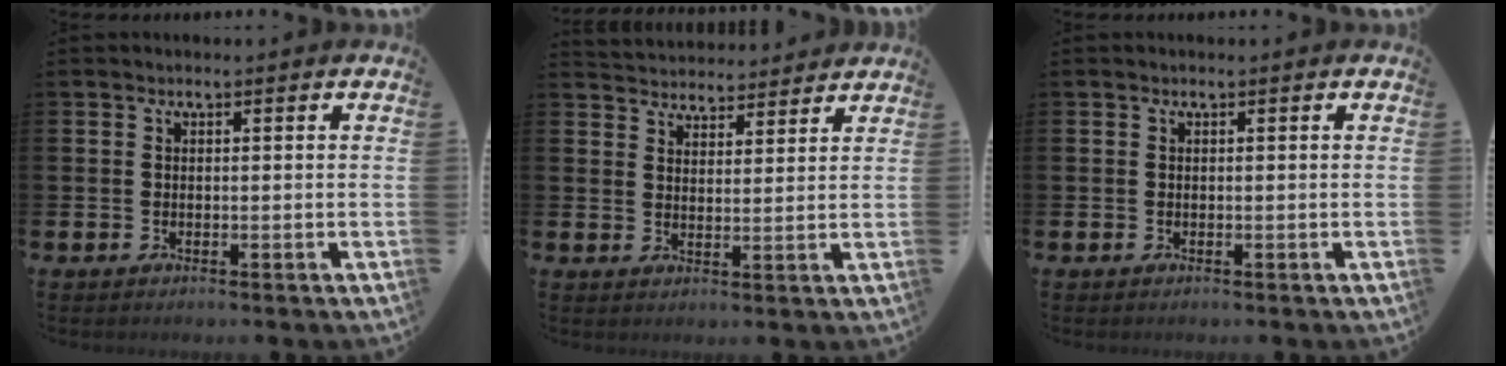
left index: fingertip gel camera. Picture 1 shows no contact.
{"total": 4.2, "force": [4.1, 0.8, -0.6], "torque": [0.000, -0.026, 0.074]}
{"total": 0.0}